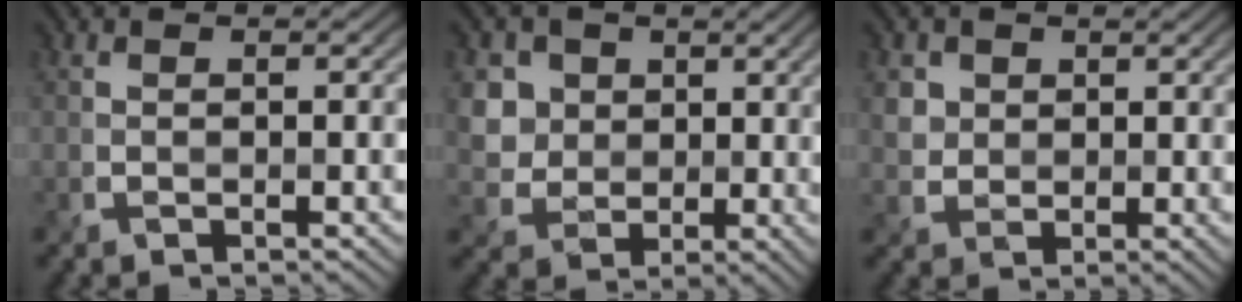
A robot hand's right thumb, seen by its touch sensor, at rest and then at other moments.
{"total": 6.9, "force": [2.9, 5.8, 2.3], "torque": [-0.100, -0.003, 0.063]}
{"total": 3.2, "force": [1.6, 2.7, 0.8], "torque": [-0.030, -0.009, 0.035]}